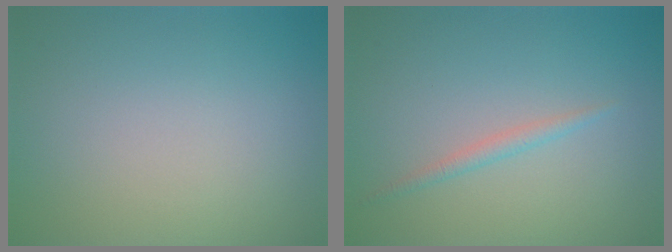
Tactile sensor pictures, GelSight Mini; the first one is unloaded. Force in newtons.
{"total": 1.1, "press": 1.1, "slide": 0.0}